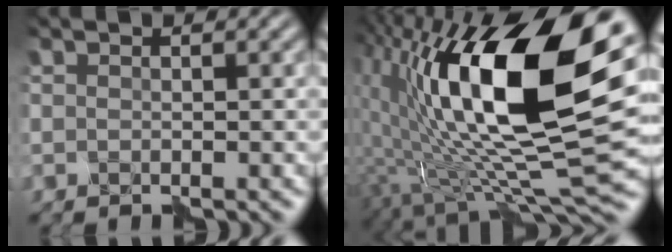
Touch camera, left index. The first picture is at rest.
{"total": 16.0, "force": [4.6, 5.6, 14.2], "torque": [-0.237, -0.006, 0.070]}